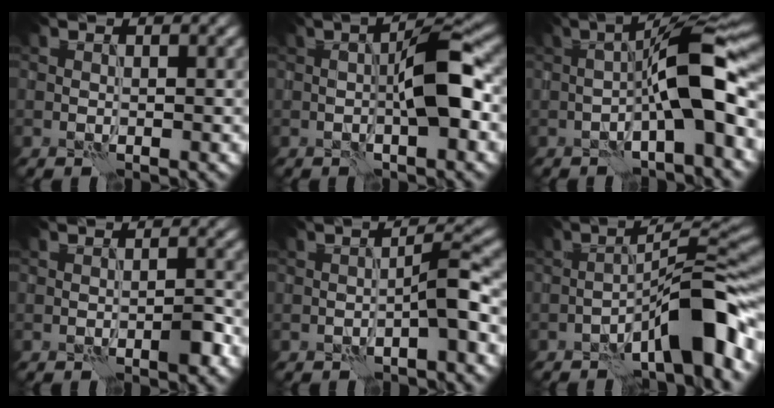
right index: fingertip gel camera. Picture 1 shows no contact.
{"total": 5.5, "force": [-0.7, 1.4, 5.3], "torque": [-0.089, 0.016, -0.017]}
{"total": 8.5, "force": [-1.7, 1.7, 8.1], "torque": [-0.118, 0.030, -0.032]}
{"total": 1.8, "force": [-1.1, 0.4, 1.4], "torque": [-0.020, 0.005, -0.017]}
{"total": 2.9, "force": [-1.4, 0.3, 2.6], "torque": [-0.042, 0.018, -0.027]}
{"total": 9.4, "force": [-5.2, 2.1, 7.5], "torque": [-0.106, 0.031, -0.088]}